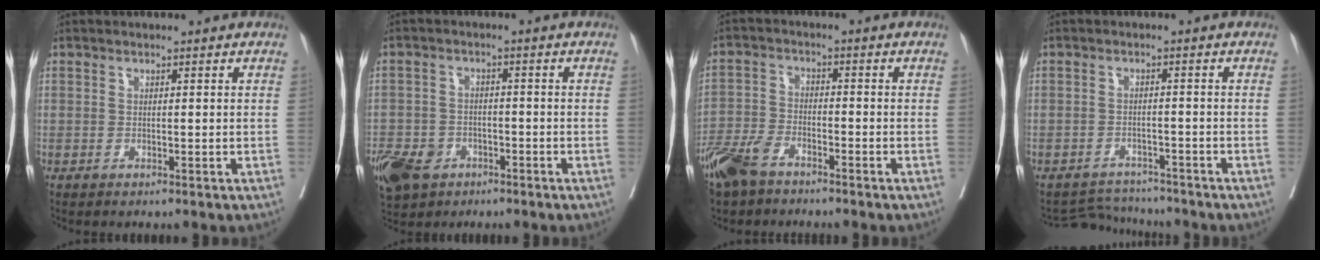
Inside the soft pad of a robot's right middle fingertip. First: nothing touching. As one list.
[{"total": 9.9, "force": [-5.6, 7.0, 4.1], "torque": [-0.095, -0.001, -0.092]}, {"total": 6.9, "force": [-5.3, 2.7, 3.4], "torque": [-0.083, -0.010, -0.106]}, {"total": 4.5, "force": [-4.4, 0.4, -1.1], "torque": [0.013, 0.004, -0.069]}]